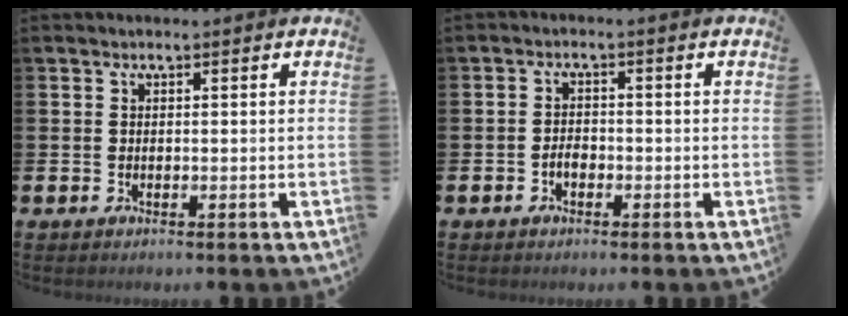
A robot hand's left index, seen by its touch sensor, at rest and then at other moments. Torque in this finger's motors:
{"motor_torque": [0.42, 0.32, 0.03, 0.01]}